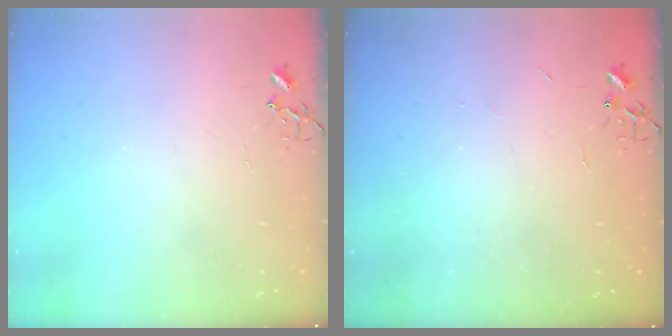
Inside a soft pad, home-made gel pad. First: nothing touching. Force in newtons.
{"total": 1.9, "press": 1.9, "slide": 0.3}